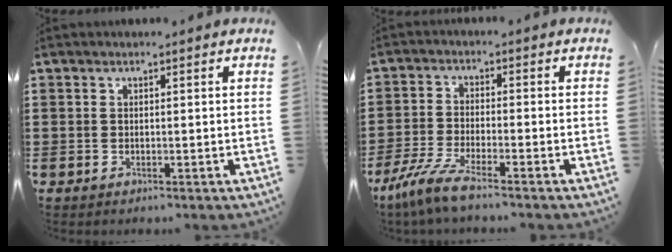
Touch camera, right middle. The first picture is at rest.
{"total": 5.8, "force": [-4.7, 0.3, 3.4], "torque": [-0.091, -0.018, -0.095]}